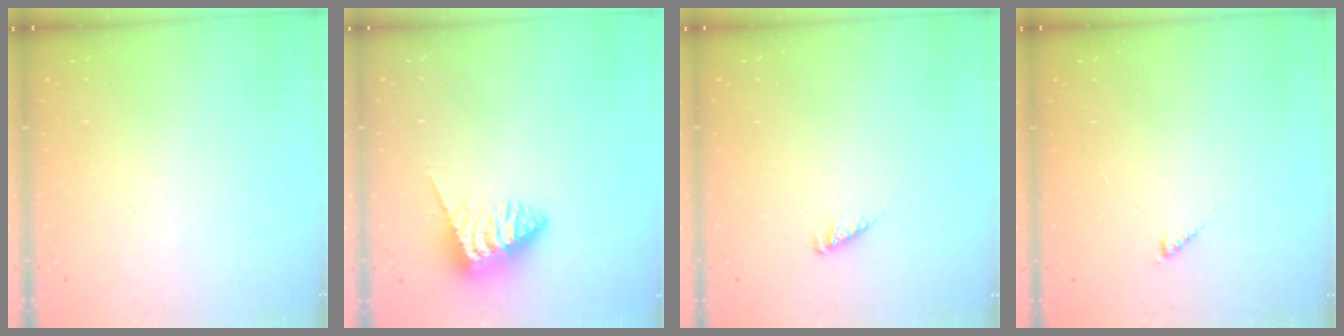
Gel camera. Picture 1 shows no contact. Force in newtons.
{"total": 4.8, "press": 4.8, "slide": 0.3}
{"total": 2.5, "press": 2.5, "slide": 0.2}
{"total": 2.0, "press": 2.0, "slide": 0.3}